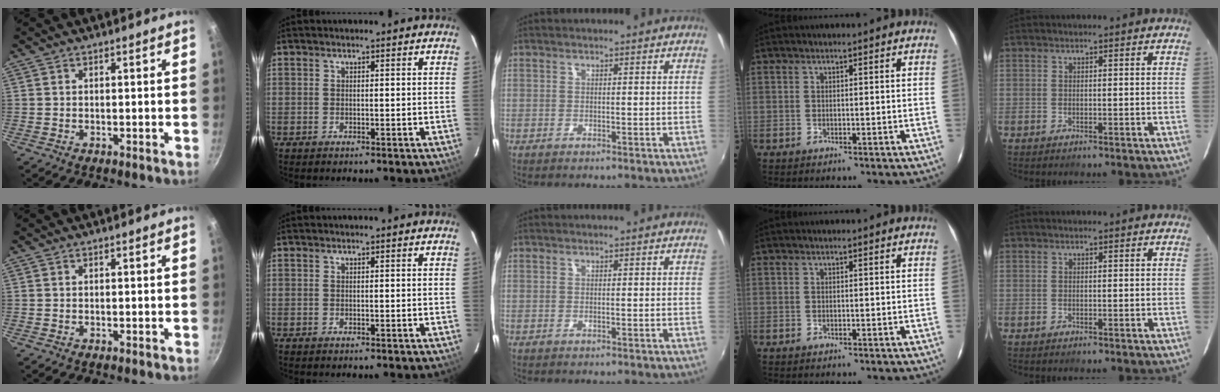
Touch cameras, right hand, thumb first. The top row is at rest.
{}